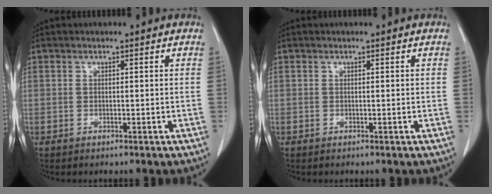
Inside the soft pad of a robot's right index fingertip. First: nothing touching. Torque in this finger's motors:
{"motor_torque": [-0.06, -0.01, 0.01, 0.01]}